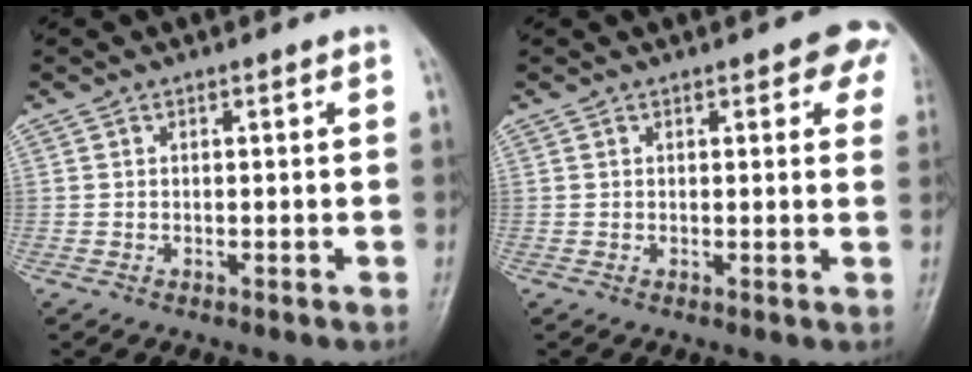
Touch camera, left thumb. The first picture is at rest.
{"total": 6.0, "force": [3.2, 2.5, 4.3], "torque": [-0.017, -0.004, 0.027]}